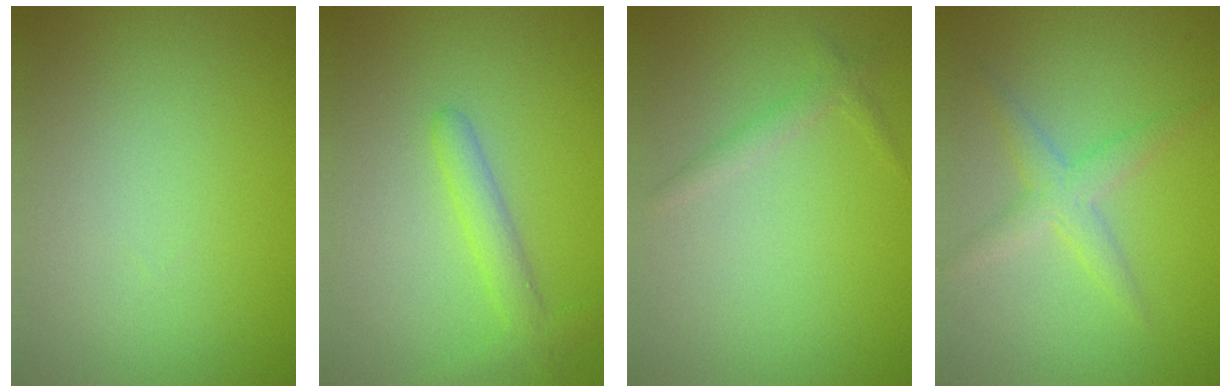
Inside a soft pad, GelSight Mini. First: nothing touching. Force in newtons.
{"total": 2.4, "press": 2.4, "slide": 0.1}
{"total": 1.1, "press": 1.1, "slide": 0.0}
{"total": 2.6, "press": 2.6, "slide": 0.2}